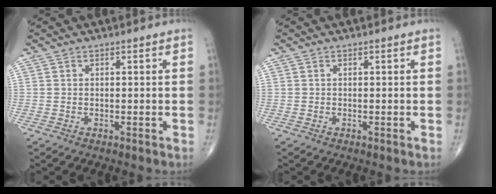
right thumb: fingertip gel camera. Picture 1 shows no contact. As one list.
[{"total": 0.0}]